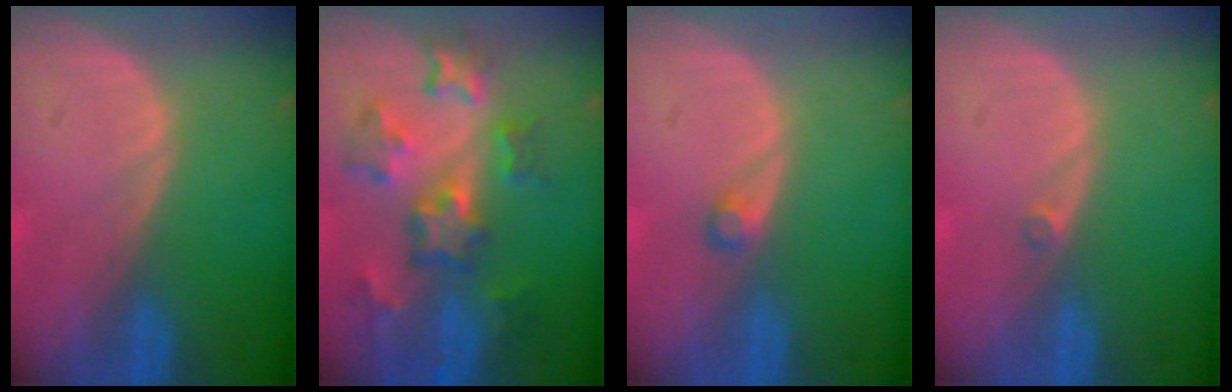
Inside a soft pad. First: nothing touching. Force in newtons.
{"total": 8.7, "press": 7.8, "slide": 3.8}
{"total": 1.3, "press": 1.2, "slide": 0.3}
{"total": 0.8, "press": 0.6, "slide": 0.4}